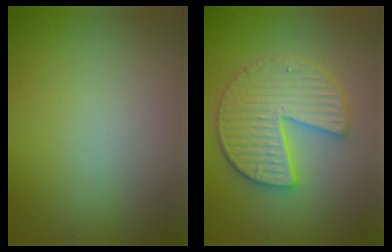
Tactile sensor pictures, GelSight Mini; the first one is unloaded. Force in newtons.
{"total": 6.1, "press": 6.0, "slide": 1.0}